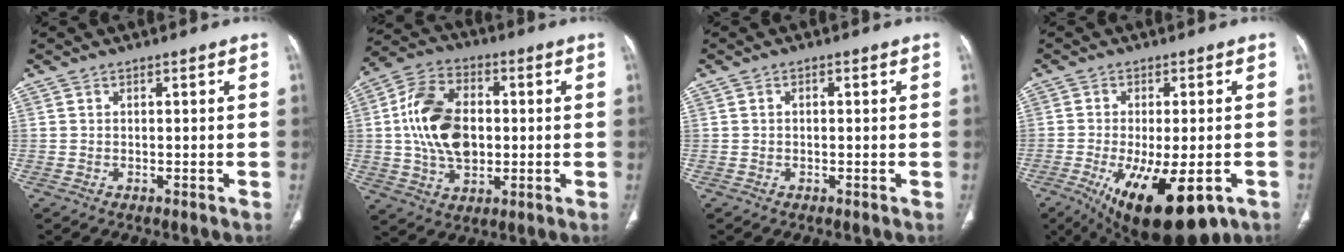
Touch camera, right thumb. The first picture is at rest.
{"total": 15.5, "force": [0.6, 10.2, 11.6], "torque": [-0.199, 0.015, 0.012]}
{"total": 0.6, "force": [0.0, 0.4, 0.4], "torque": [-0.007, 0.002, -0.001]}
{"total": 16.4, "force": [-6.4, 6.2, 13.8], "torque": [-0.223, -0.021, -0.083]}